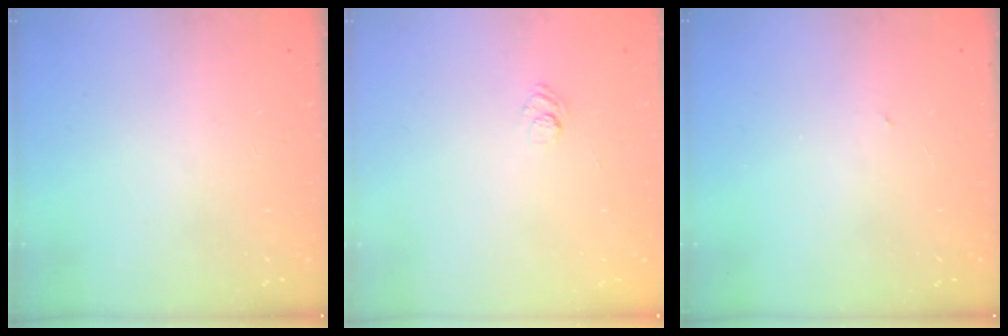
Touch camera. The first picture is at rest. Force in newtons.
{"total": 3.3, "press": 3.1, "slide": 1.1}
{"total": 0.6, "press": 0.6, "slide": 0.1}